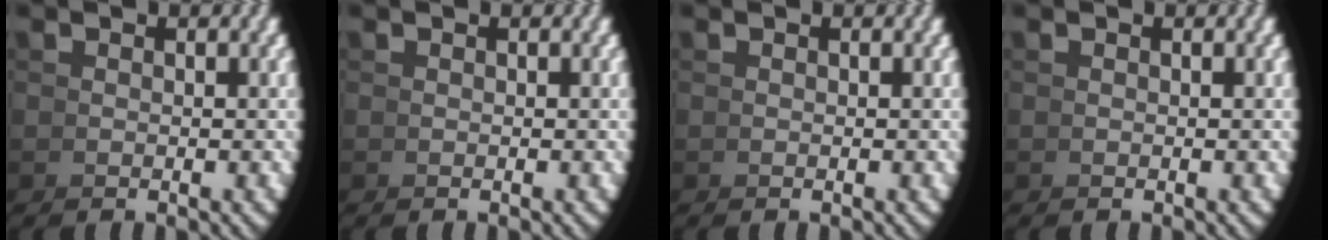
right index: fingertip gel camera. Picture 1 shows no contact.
{"total": 0.0}
{"total": 0.0}
{"total": 0.0}